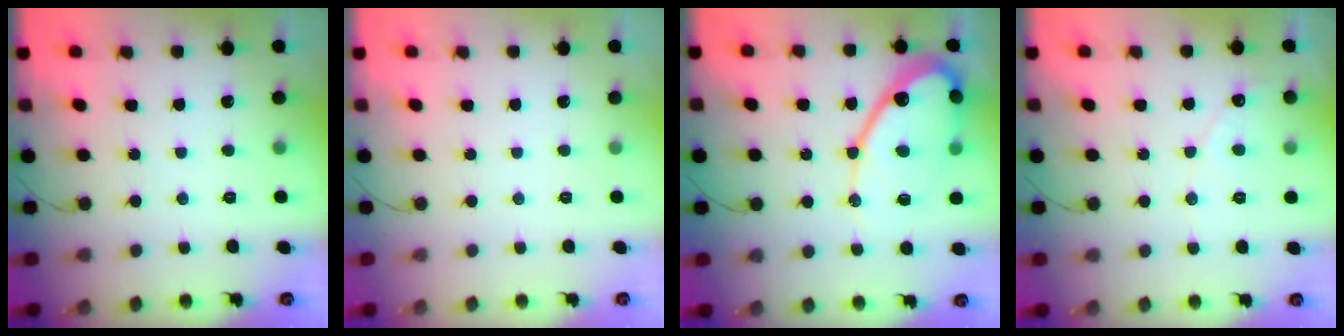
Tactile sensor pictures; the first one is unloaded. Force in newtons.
{"total": 0.0}
{"total": 15.5, "press": 15.4, "slide": 1.5}
{"total": 3.2, "press": 3.2, "slide": 0.2}